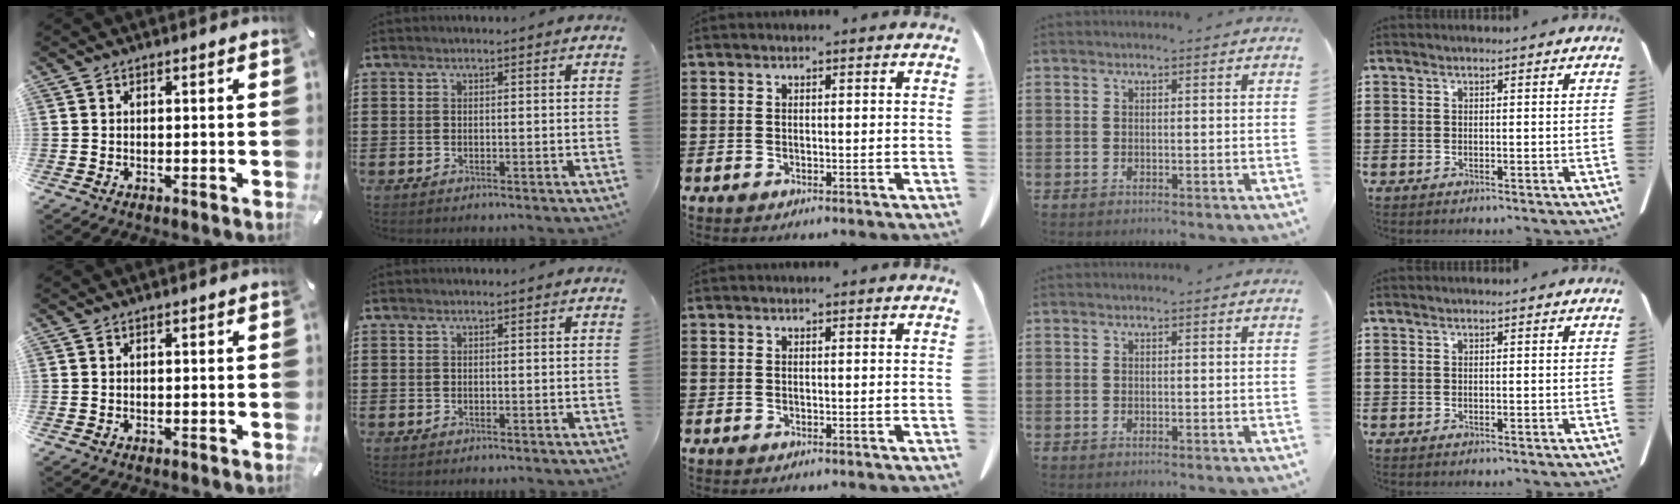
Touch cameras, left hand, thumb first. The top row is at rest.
{}